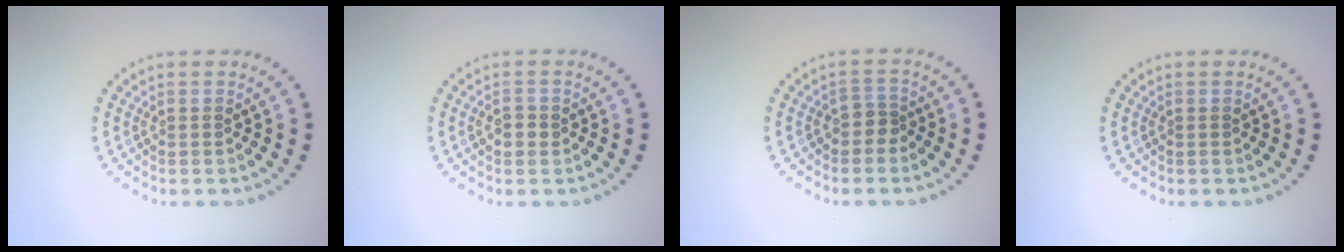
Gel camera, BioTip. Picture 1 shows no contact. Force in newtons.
{"total": 1.3, "press": 1.3, "slide": 0.2}
{"total": 1.4, "press": 1.1, "slide": 0.9}
{"total": 0.0}